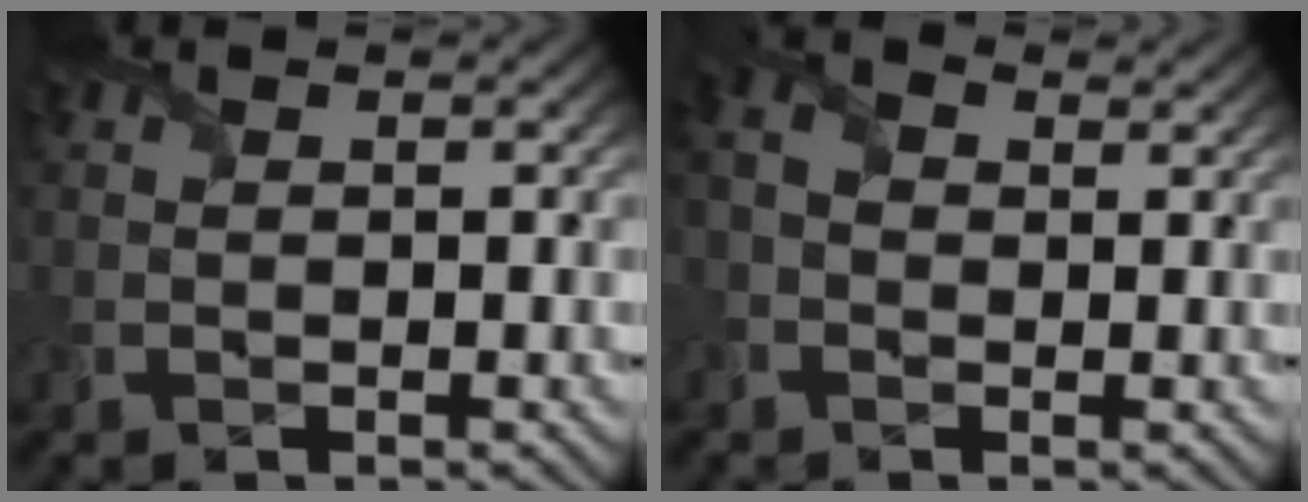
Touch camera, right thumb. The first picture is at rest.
{"total": 3.3, "force": [0.1, 2.4, 2.2], "torque": [-0.053, 0.007, -0.007]}